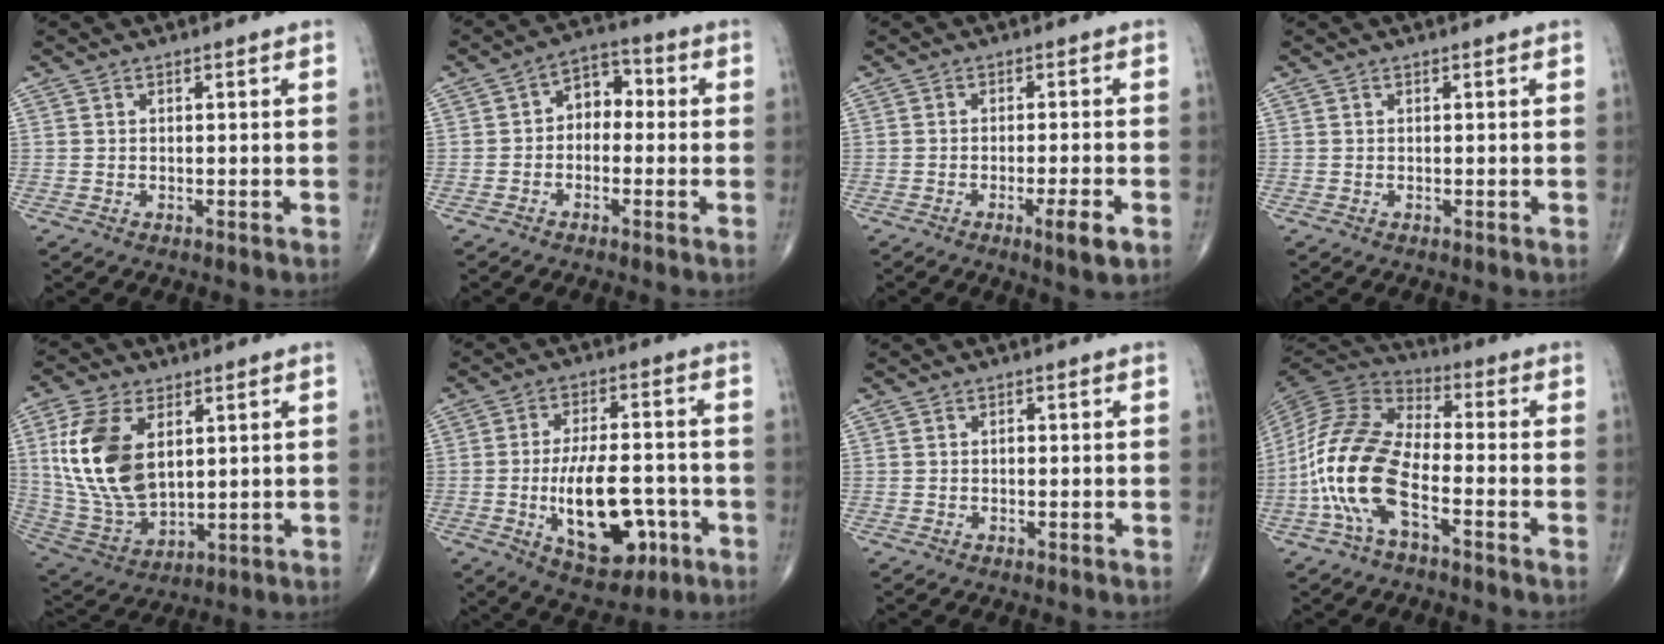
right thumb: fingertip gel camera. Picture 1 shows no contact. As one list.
[{"total": 6.3, "force": [-0.4, 4.6, 4.3], "torque": [-0.038, 0.029, -0.024]}, {"total": 5.1, "force": [-2.3, 0.6, 4.5], "torque": [-0.073, -0.002, -0.035]}, {"total": 0.0}, {"total": 17.2, "force": [4.3, 10.0, 13.4], "torque": [-0.266, -0.019, 0.093]}, {"total": 15.6, "force": [-4.4, 7.7, 12.8], "torque": [-0.188, 0.019, -0.057]}, {"total": 0.5, "force": [-0.1, 0.4, 0.4], "torque": [-0.005, 0.002, -0.004]}, {"total": 15.9, "force": [-5.6, 6.7, 13.3], "torque": [-0.285, 0.038, -0.114]}]